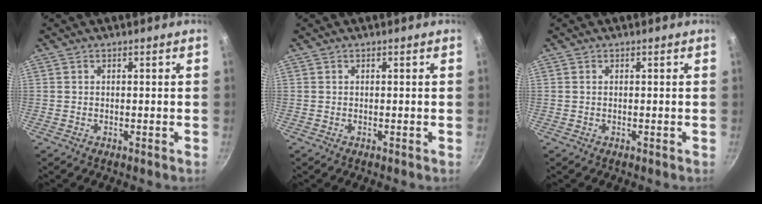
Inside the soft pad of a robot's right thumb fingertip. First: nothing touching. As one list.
[{"total": 0.0}, {"total": 0.0}]